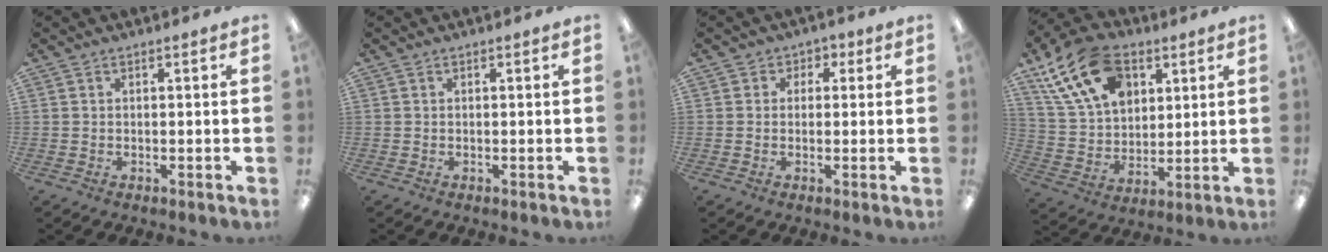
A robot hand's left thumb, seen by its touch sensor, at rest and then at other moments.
{"total": 0.0}
{"total": 2.5, "force": [-0.2, 2.4, 0.6], "torque": [-0.004, 0.009, -0.006]}
{"total": 19.1, "force": [10.0, 12.3, 10.7], "torque": [-0.206, -0.022, 0.187]}